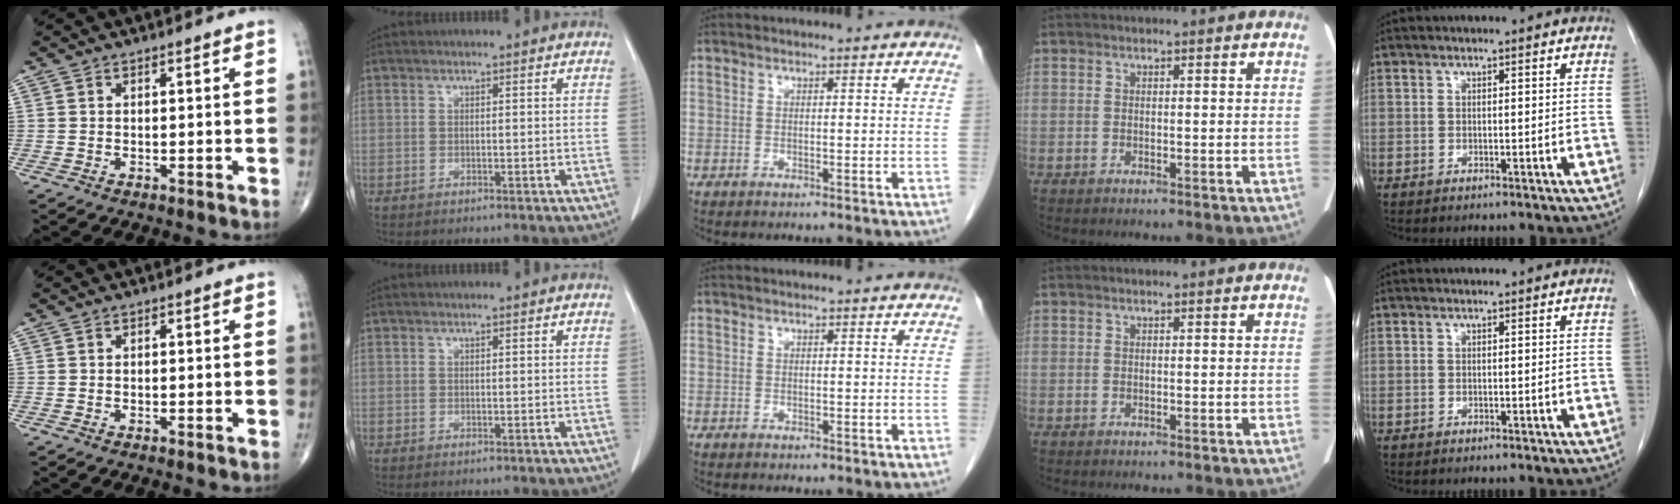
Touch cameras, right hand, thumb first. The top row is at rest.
{}